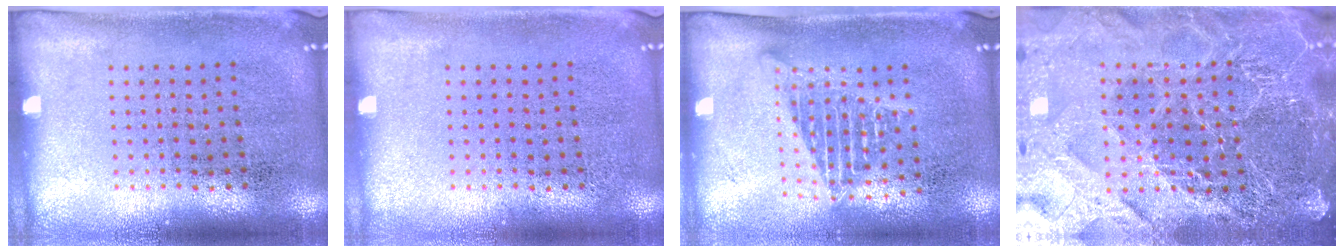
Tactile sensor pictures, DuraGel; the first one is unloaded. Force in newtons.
{"total": 0.0}
{"total": 1.6, "press": 1.3, "slide": 0.9}
{"total": 5.7, "press": 5.0, "slide": 2.7}